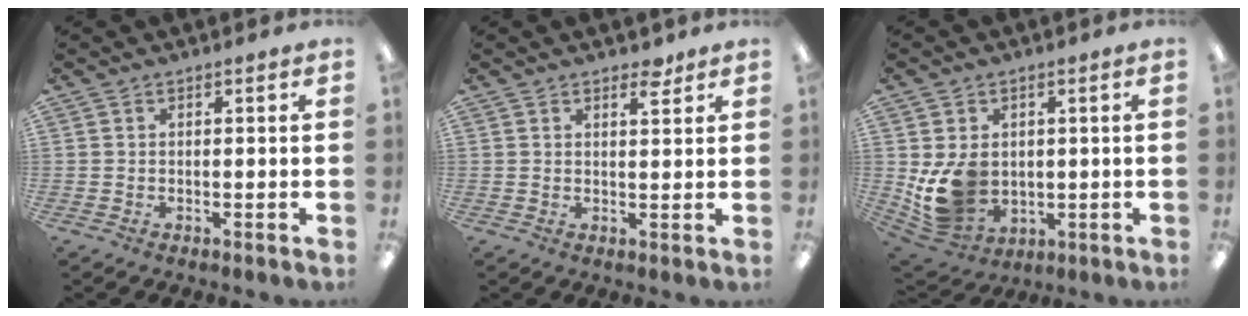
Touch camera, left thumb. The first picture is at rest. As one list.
[{"total": 3.2, "force": [2.6, 1.1, 1.6], "torque": [-0.003, -0.016, 0.039]}, {"total": 11.4, "force": [0.4, 9.6, 6.2], "torque": [-0.125, -0.010, 0.016]}]